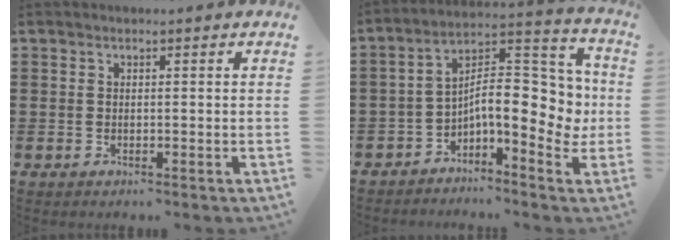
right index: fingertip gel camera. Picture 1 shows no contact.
{"total": 10.7, "force": [-0.2, 4.5, 9.7], "torque": [-0.146, -0.023, -0.008]}